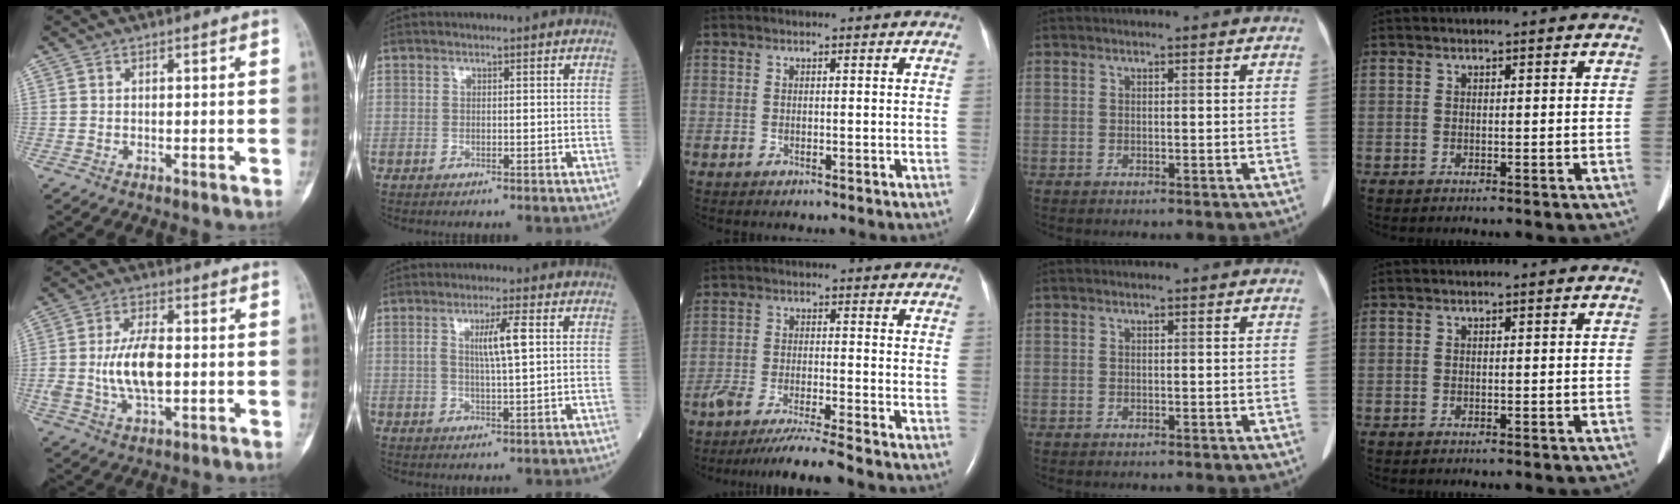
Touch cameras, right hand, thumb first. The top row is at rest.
{"thumb": {"total": 10.3, "force": [-0.4, 5.1, 9.0], "torque": [-0.172, 0.005, -0.005]}, "index": {"total": 5.1, "force": [1.2, 0.1, 4.9], "torque": [-0.091, 0.002, 0.021]}, "middle": {"total": 8.8, "force": [-7.7, -1.1, 4.1], "torque": [-0.059, -0.031, -0.130]}}